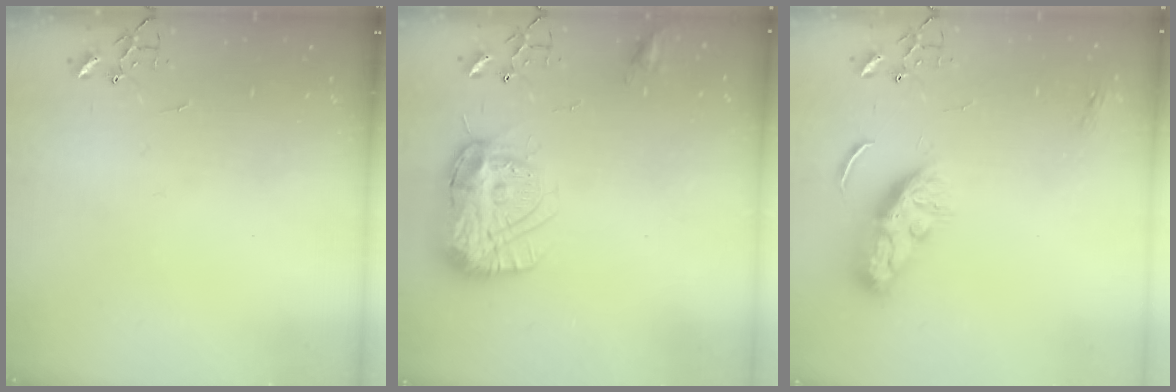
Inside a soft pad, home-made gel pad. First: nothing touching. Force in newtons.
{"total": 16.8, "press": 16.7, "slide": 1.5}
{"total": 8.8, "press": 8.8, "slide": 0.5}